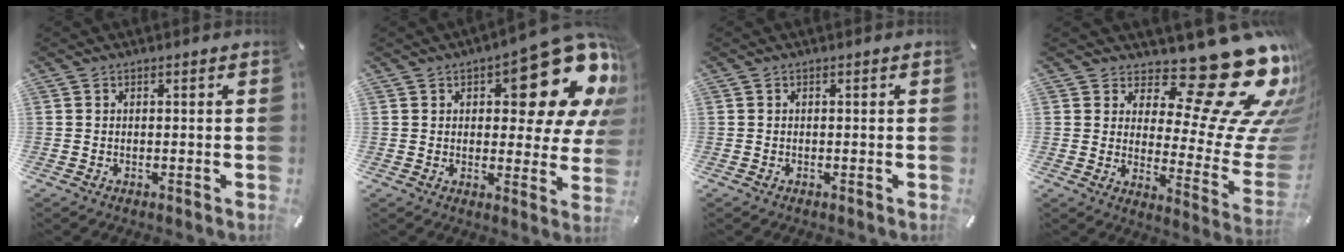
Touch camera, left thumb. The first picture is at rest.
{"total": 19.0, "force": [9.5, 7.8, 14.5], "torque": [-0.175, -0.070, 0.151]}
{"total": 0.0}
{"total": 25.2, "force": [15.5, 9.4, 17.6], "torque": [-0.209, -0.129, 0.250]}